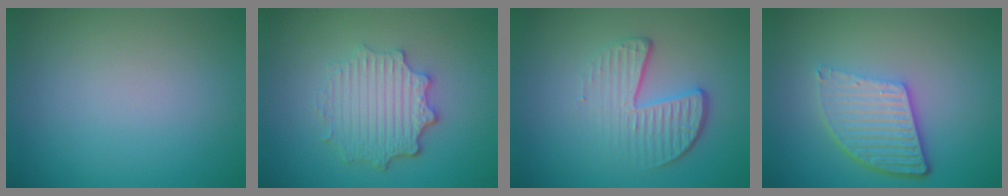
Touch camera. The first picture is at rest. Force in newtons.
{"total": 4.7, "press": 3.7, "slide": 2.9}
{"total": 4.3, "press": 2.8, "slide": 3.3}
{"total": 5.6, "press": 3.9, "slide": 4.0}